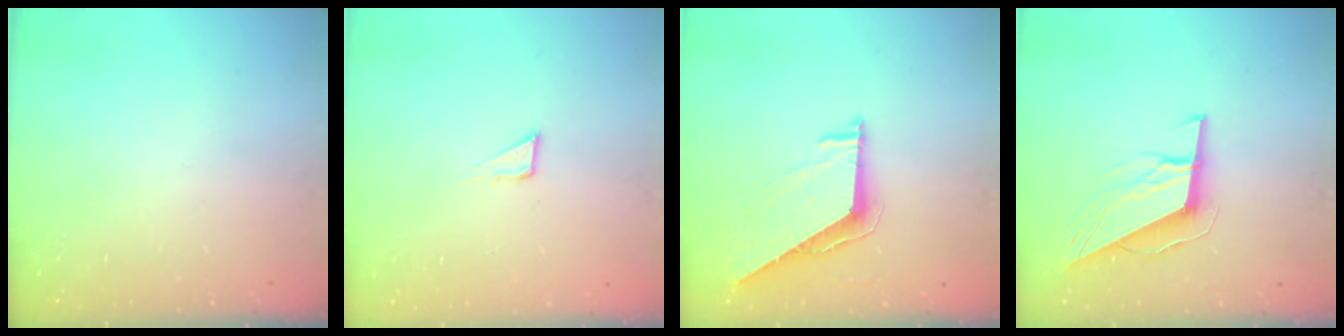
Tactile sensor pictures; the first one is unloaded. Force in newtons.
{"total": 2.3, "press": 2.3, "slide": 0.1}
{"total": 7.2, "press": 7.2, "slide": 0.5}
{"total": 9.7, "press": 9.5, "slide": 1.9}